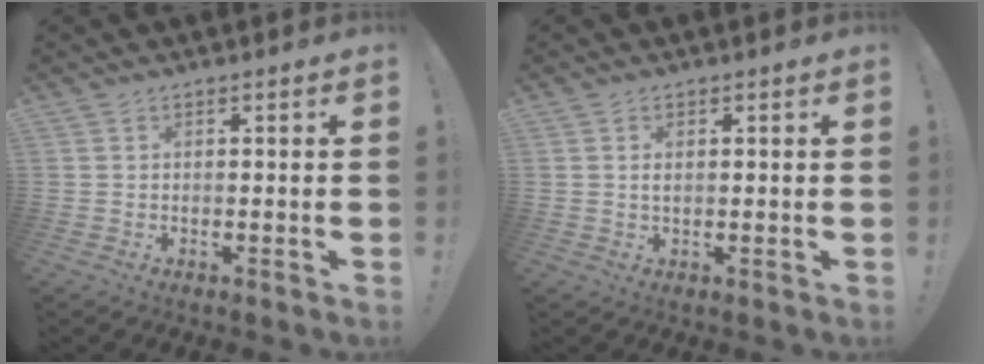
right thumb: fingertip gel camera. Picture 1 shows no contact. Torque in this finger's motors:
{"motor_torque": [-0.05, -0.47, 0.05, 0.28, -0.02]}